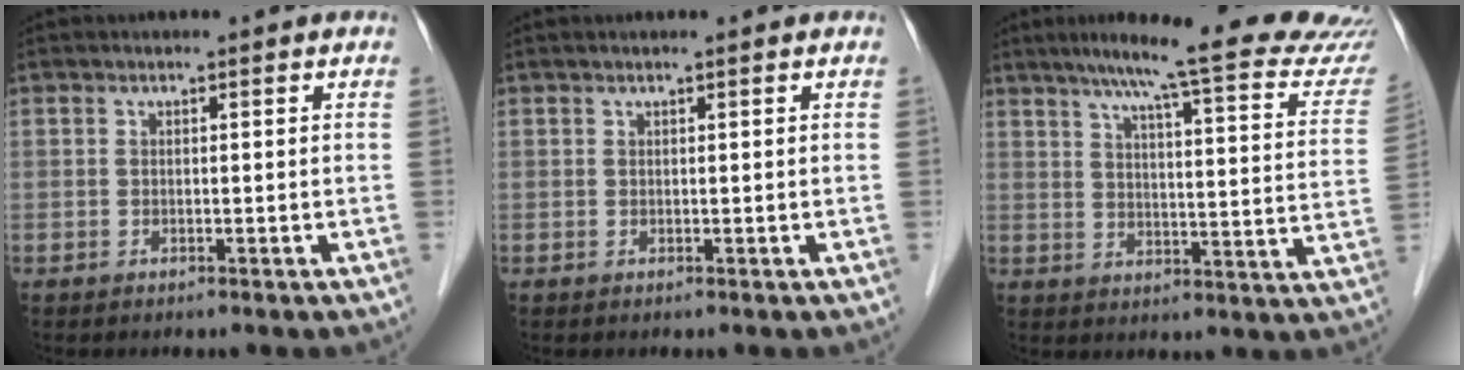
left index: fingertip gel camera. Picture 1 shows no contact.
{"total": 0.9, "force": [0.7, 0.0, 0.5], "torque": [-0.009, 0.009, 0.012]}
{"total": 24.3, "force": [21.2, 1.4, 11.7], "torque": [-0.159, -0.040, 0.257]}